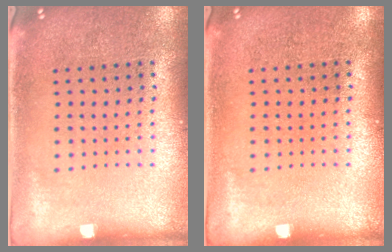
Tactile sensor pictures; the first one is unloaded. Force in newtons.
{"total": 0.0}